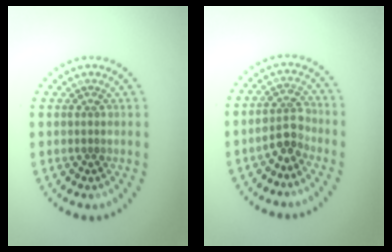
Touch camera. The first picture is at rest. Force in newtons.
{"total": 2.4, "press": 2.2, "slide": 1.0}